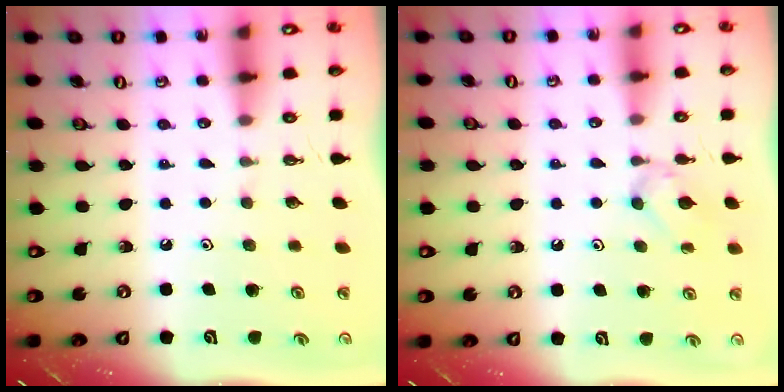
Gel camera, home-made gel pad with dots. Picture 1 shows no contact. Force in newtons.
{"total": 3.8, "press": 3.8, "slide": 0.5}